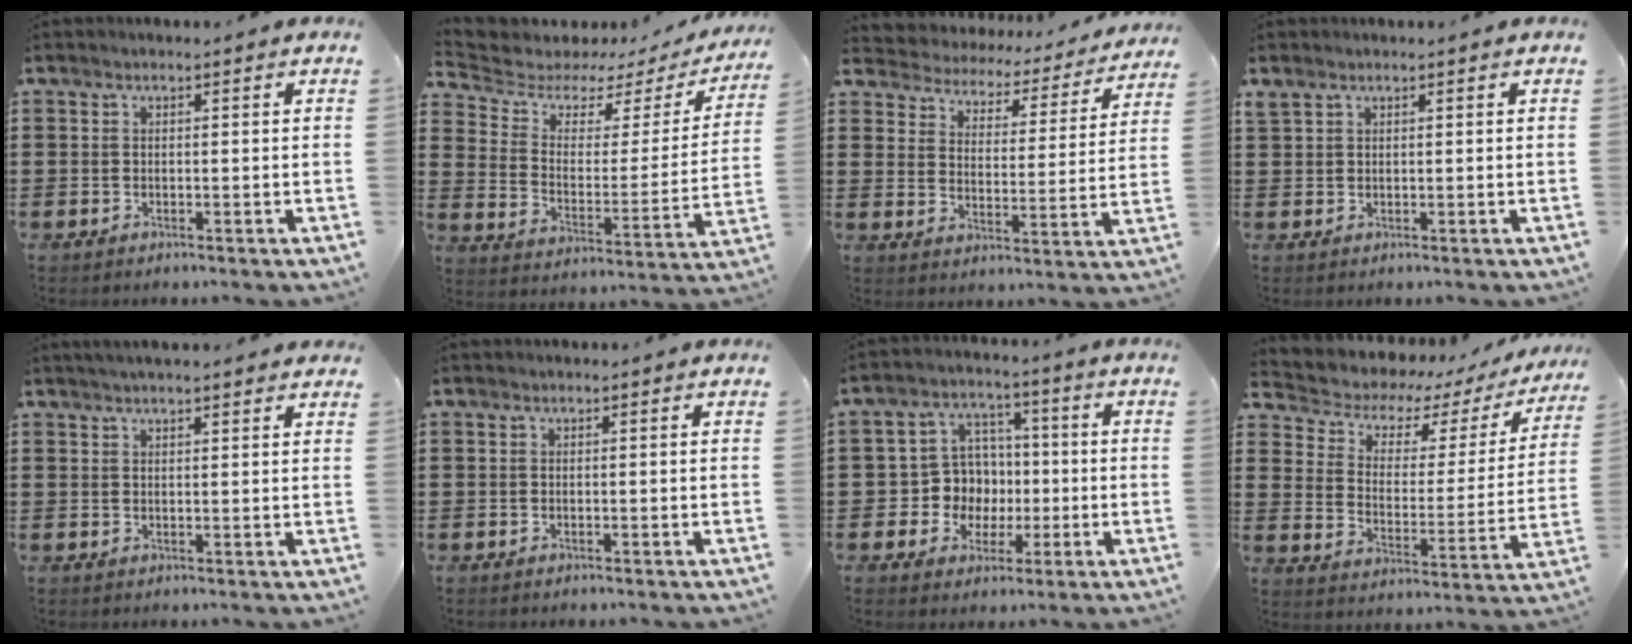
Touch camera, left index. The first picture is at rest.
{"total": 4.0, "force": [3.0, 2.2, 1.4], "torque": [-0.054, -0.022, 0.045]}
{"total": 2.5, "force": [2.4, 0.5, -0.6], "torque": [-0.013, -0.028, 0.030]}
{"total": 1.4, "force": [1.1, 0.6, 0.5], "torque": [-0.012, 0.001, 0.022]}
{"total": 1.7, "force": [1.5, 0.1, 0.7], "torque": [-0.016, 0.004, 0.029]}
{"total": 0.0}
{"total": 8.0, "force": [-0.2, 7.8, 2.0], "torque": [-0.066, 0.008, 0.002]}
{"total": 4.0, "force": [2.9, 2.3, 1.4], "torque": [-0.051, -0.028, 0.041]}